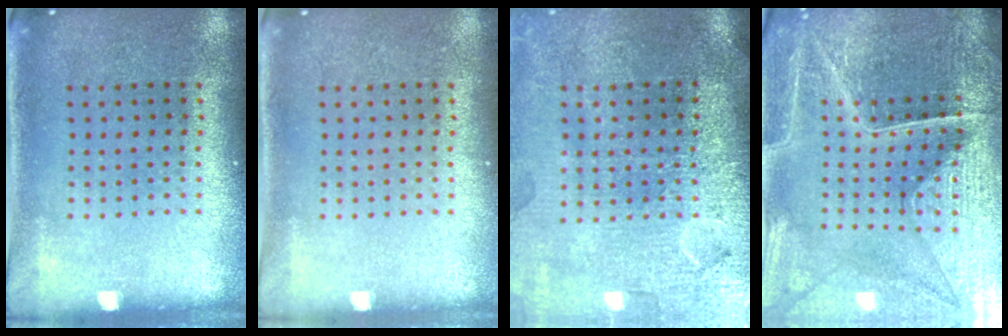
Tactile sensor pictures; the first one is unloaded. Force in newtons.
{"total": 0.0}
{"total": 4.2, "press": 3.7, "slide": 2.1}
{"total": 4.8, "press": 4.6, "slide": 1.3}